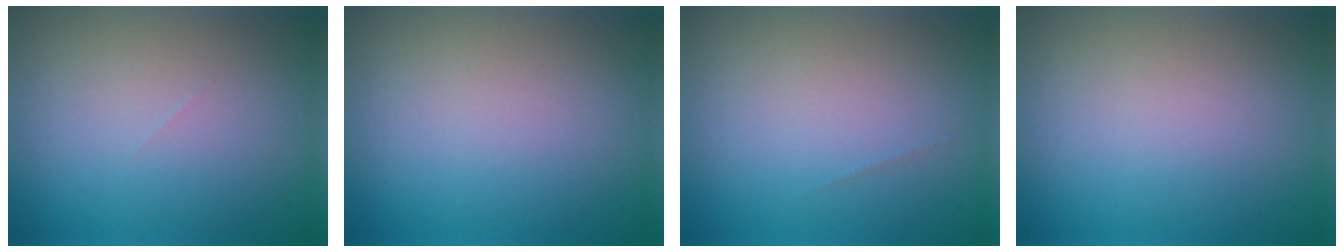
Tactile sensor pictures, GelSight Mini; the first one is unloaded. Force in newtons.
{"total": 0.0}
{"total": 0.0}
{"total": 0.0}